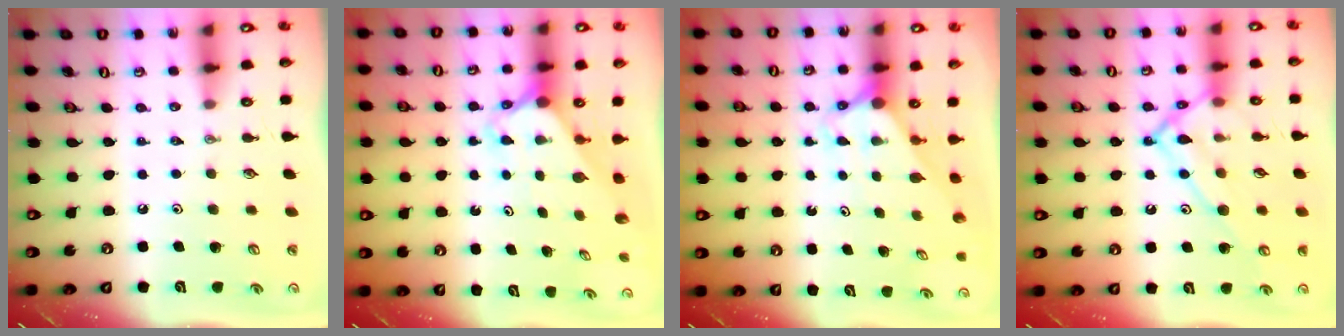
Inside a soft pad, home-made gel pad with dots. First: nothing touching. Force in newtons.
{"total": 2.3, "press": 2.3, "slide": 0.2}
{"total": 3.0, "press": 3.0, "slide": 0.0}
{"total": 15.2, "press": 15.2, "slide": 1.2}